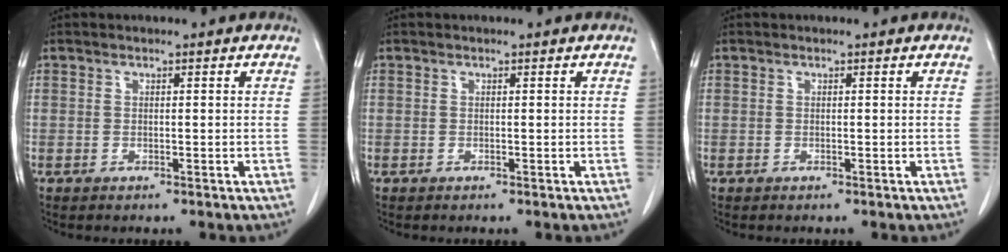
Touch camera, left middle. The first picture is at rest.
{"total": 0.0}
{"total": 0.0}